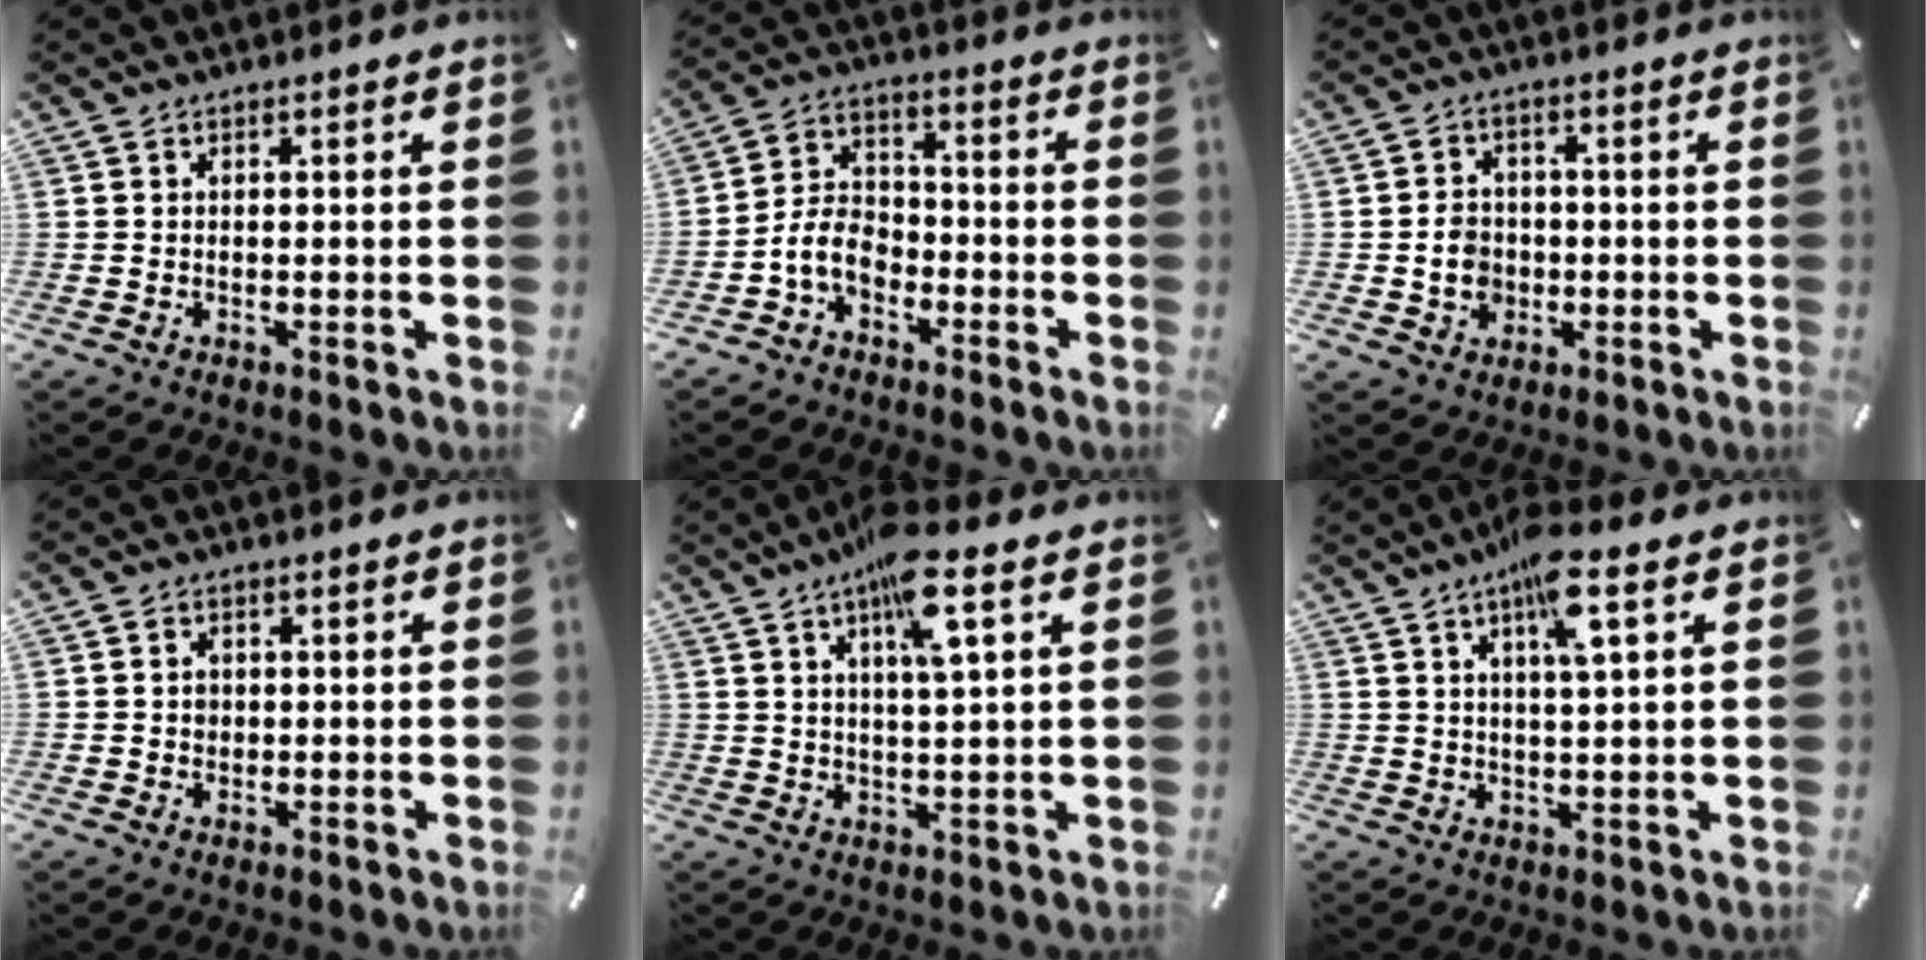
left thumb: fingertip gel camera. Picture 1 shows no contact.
{"total": 7.9, "force": [-4.2, 5.6, 3.7], "torque": [-0.087, 0.021, -0.082]}
{"total": 6.2, "force": [-1.1, 5.5, 2.5], "torque": [-0.040, 0.005, -0.020]}
{"total": 1.8, "force": [0.0, 1.7, 0.6], "torque": [-0.006, 0.004, -0.005]}
{"total": 9.7, "force": [5.0, 1.6, 8.2], "torque": [-0.144, -0.011, 0.080]}
{"total": 8.7, "force": [4.3, 1.4, 7.4], "torque": [-0.136, -0.002, 0.069]}